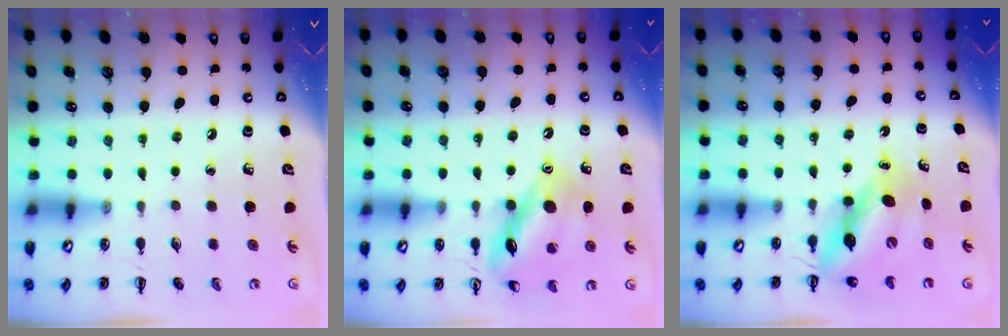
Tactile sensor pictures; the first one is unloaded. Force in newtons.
{"total": 13.8, "press": 13.7, "slide": 1.3}
{"total": 10.4, "press": 10.0, "slide": 2.7}